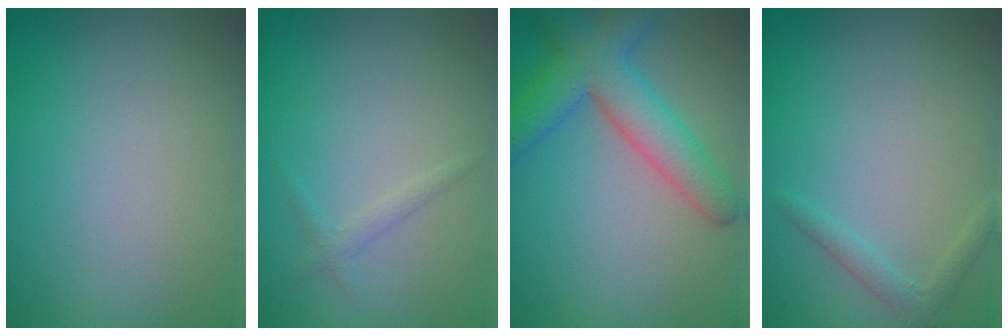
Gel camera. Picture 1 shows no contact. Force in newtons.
{"total": 0.9, "press": 0.9, "slide": 0.1}
{"total": 6.6, "press": 6.5, "slide": 0.3}
{"total": 1.4, "press": 1.4, "slide": 0.0}